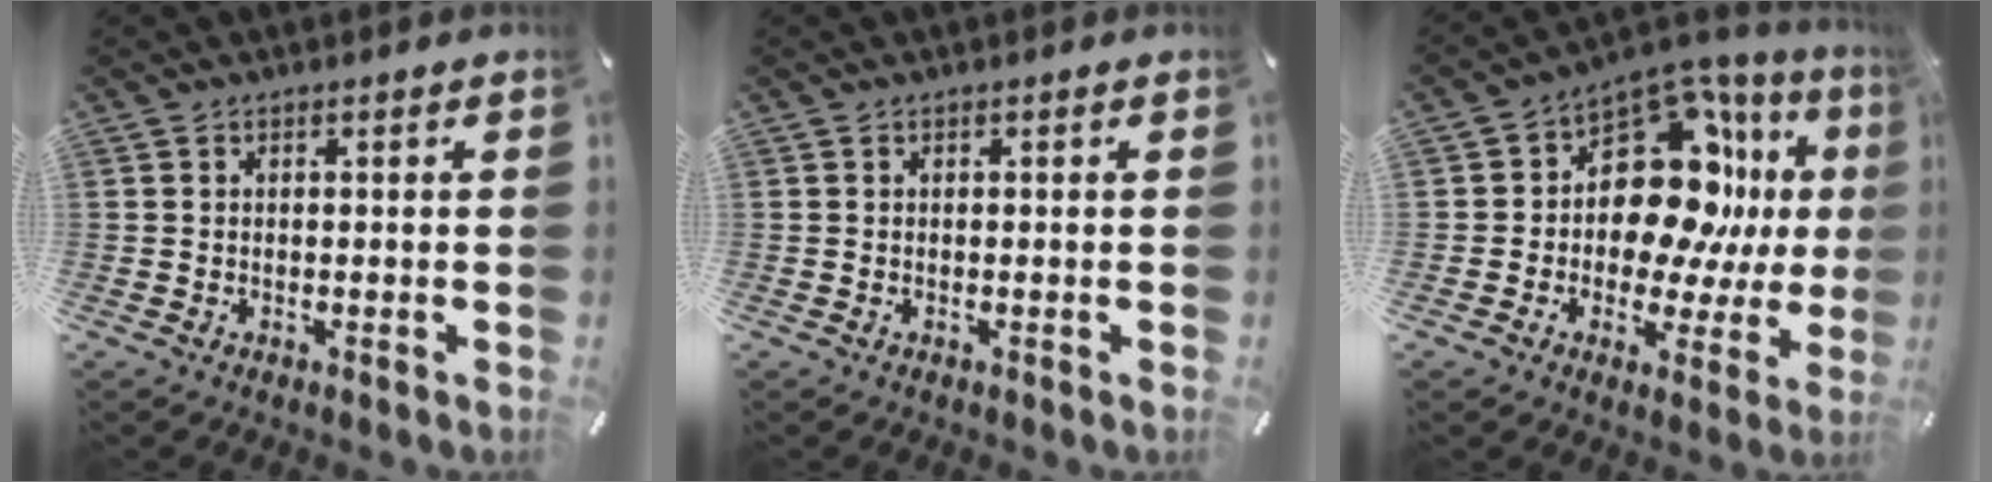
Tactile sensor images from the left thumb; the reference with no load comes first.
{"total": 0.0}
{"total": 18.0, "force": [3.8, 12.3, 12.6], "torque": [-0.201, -0.037, 0.066]}